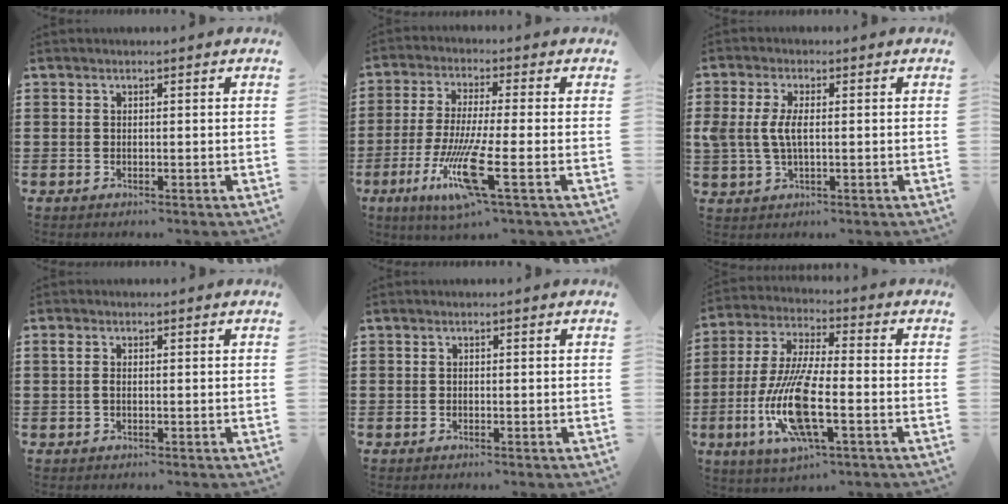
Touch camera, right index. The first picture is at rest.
{"total": 11.8, "force": [-4.2, 1.3, 10.9], "torque": [-0.232, -0.022, -0.080]}
{"total": 4.8, "force": [0.2, 2.1, 4.3], "torque": [-0.114, -0.006, -0.007]}
{"total": 1.1, "force": [0.0, 0.6, 1.0], "torque": [-0.028, 0.000, -0.003]}
{"total": 0.0}
{"total": 12.8, "force": [-4.1, 3.4, 11.6], "torque": [-0.256, -0.016, -0.079]}